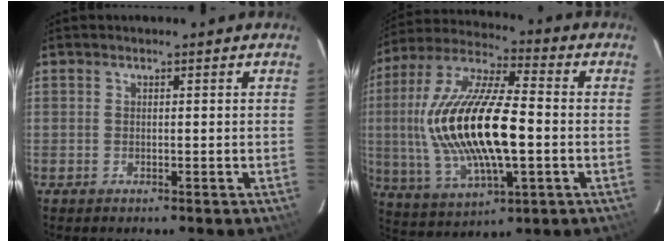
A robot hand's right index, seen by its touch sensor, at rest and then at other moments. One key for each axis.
{"total": 21.6, "fx": -1.1, "fy": 7.9, "fz": 20.0, "tx": -0.402, "ty": -0.002, "tz": -0.015}